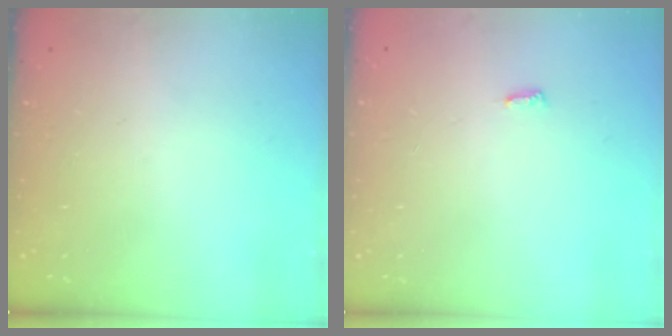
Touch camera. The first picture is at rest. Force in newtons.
{"total": 2.8, "press": 2.8, "slide": 0.4}